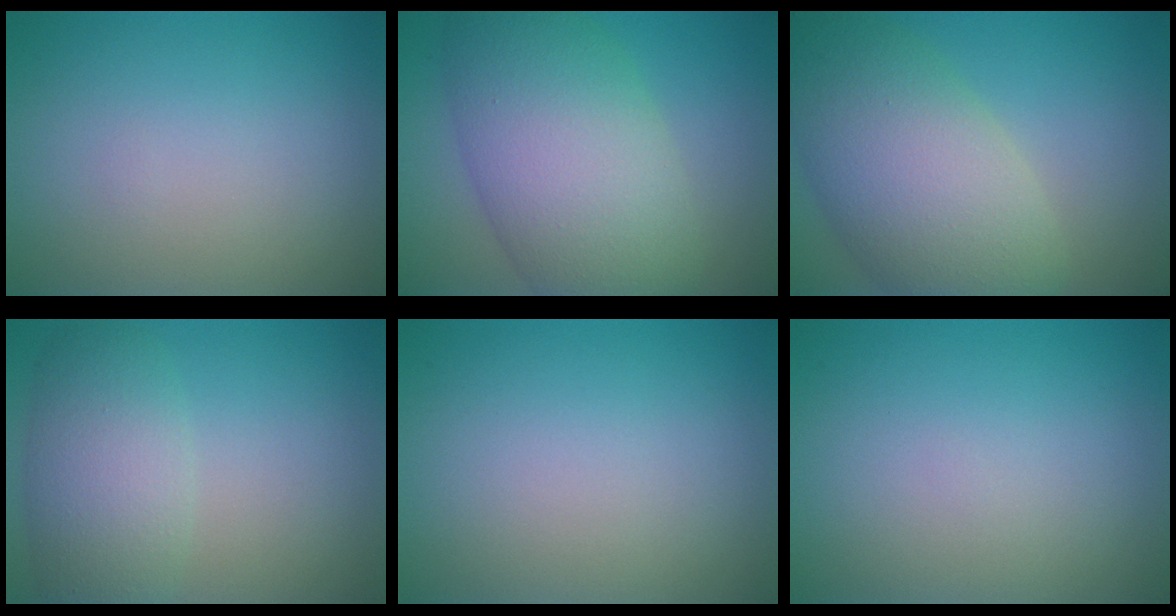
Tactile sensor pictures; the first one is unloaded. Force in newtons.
{"total": 10.5, "press": 10.5, "slide": 0.6}
{"total": 9.8, "press": 9.8, "slide": 0.3}
{"total": 5.1, "press": 5.1, "slide": 0.4}
{"total": 0.0}
{"total": 0.0}